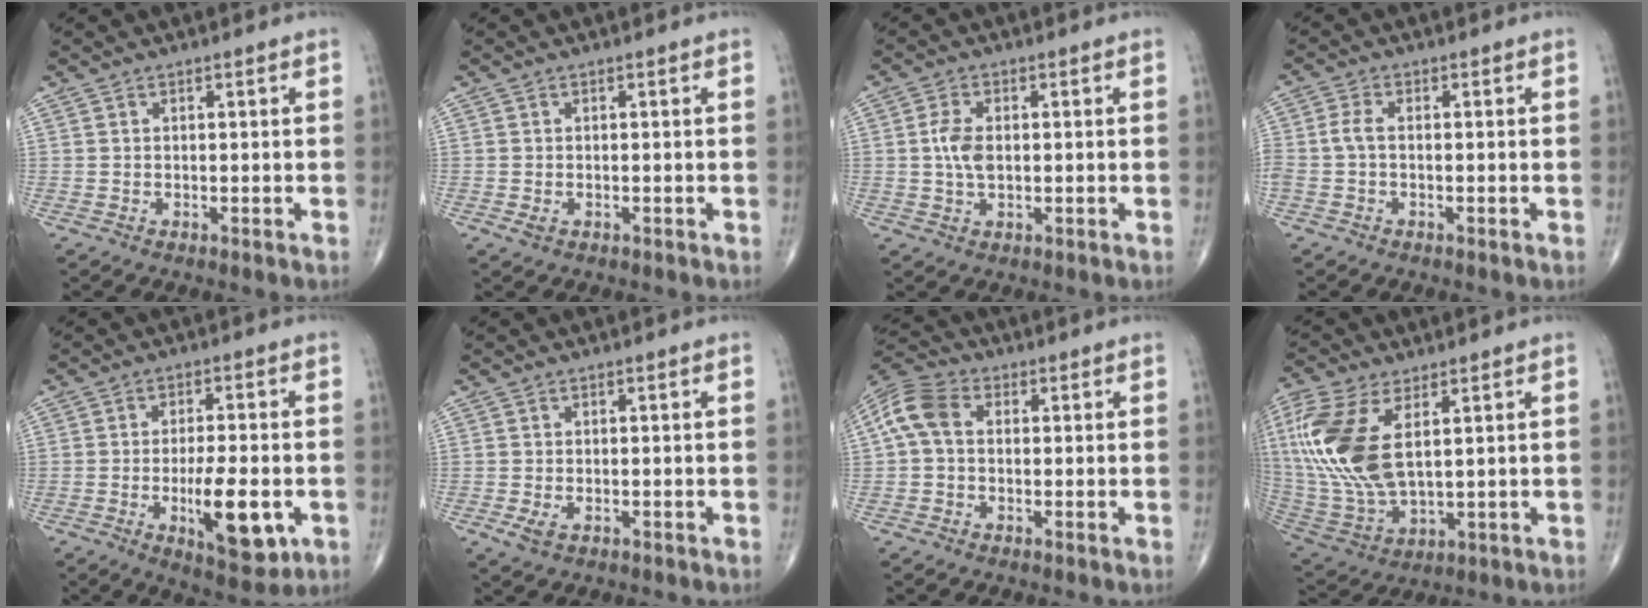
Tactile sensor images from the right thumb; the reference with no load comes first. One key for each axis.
{"total": 1.3, "fx": -0.4, "fy": 0.8, "fz": 0.9, "tx": -0.018, "ty": 0.001, "tz": -0.004}
{"total": 4.5, "fx": 0.2, "fy": 2.6, "fz": 3.7, "tx": -0.080, "ty": 0.002, "tz": 0.002}
{"total": 3.0, "fx": -0.5, "fy": 1.5, "fz": 2.5, "tx": -0.068, "ty": 0.004, "tz": -0.016}
{"total": 11.9, "fx": -3.3, "fy": 4.2, "fz": 10.7, "tx": -0.155, "ty": -0.004, "tz": -0.043}
{"total": 2.3, "fx": -0.8, "fy": 1.3, "fz": 1.8, "tx": -0.037, "ty": -0.003, "tz": -0.013}
{"total": 7.7, "fx": 0.6, "fy": 5.4, "fz": 5.5, "tx": -0.115, "ty": 0.025, "tz": 0.001}
{"total": 18.4, "fx": 4.6, "fy": 9.0, "fz": 15.3, "tx": -0.356, "ty": -0.019, "tz": 0.095}